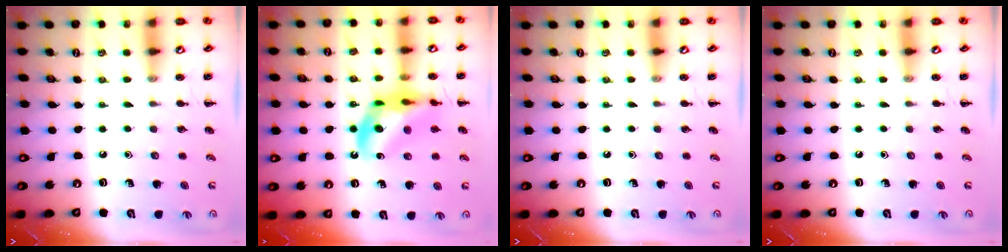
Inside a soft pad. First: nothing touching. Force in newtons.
{"total": 14.0, "press": 13.5, "slide": 3.6}
{"total": 0.0}
{"total": 0.0}